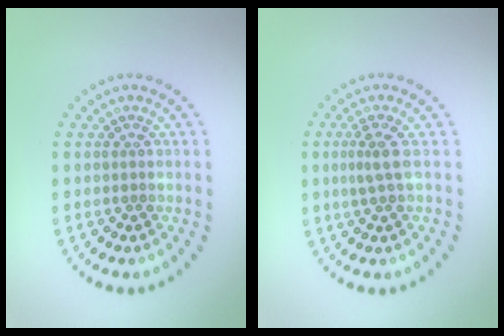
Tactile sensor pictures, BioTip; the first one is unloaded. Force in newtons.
{"total": 1.8, "press": 1.5, "slide": 1.1}